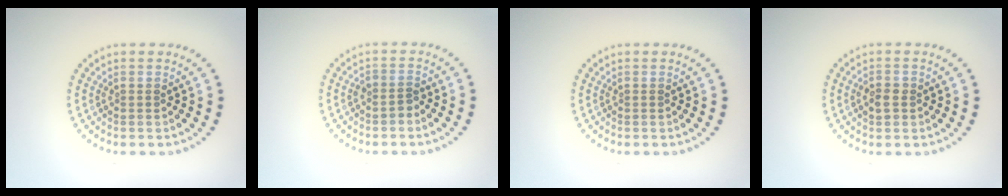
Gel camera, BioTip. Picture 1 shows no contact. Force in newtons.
{"total": 1.2, "press": 0.9, "slide": 0.8}
{"total": 0.0}
{"total": 1.6, "press": 1.6, "slide": 0.3}